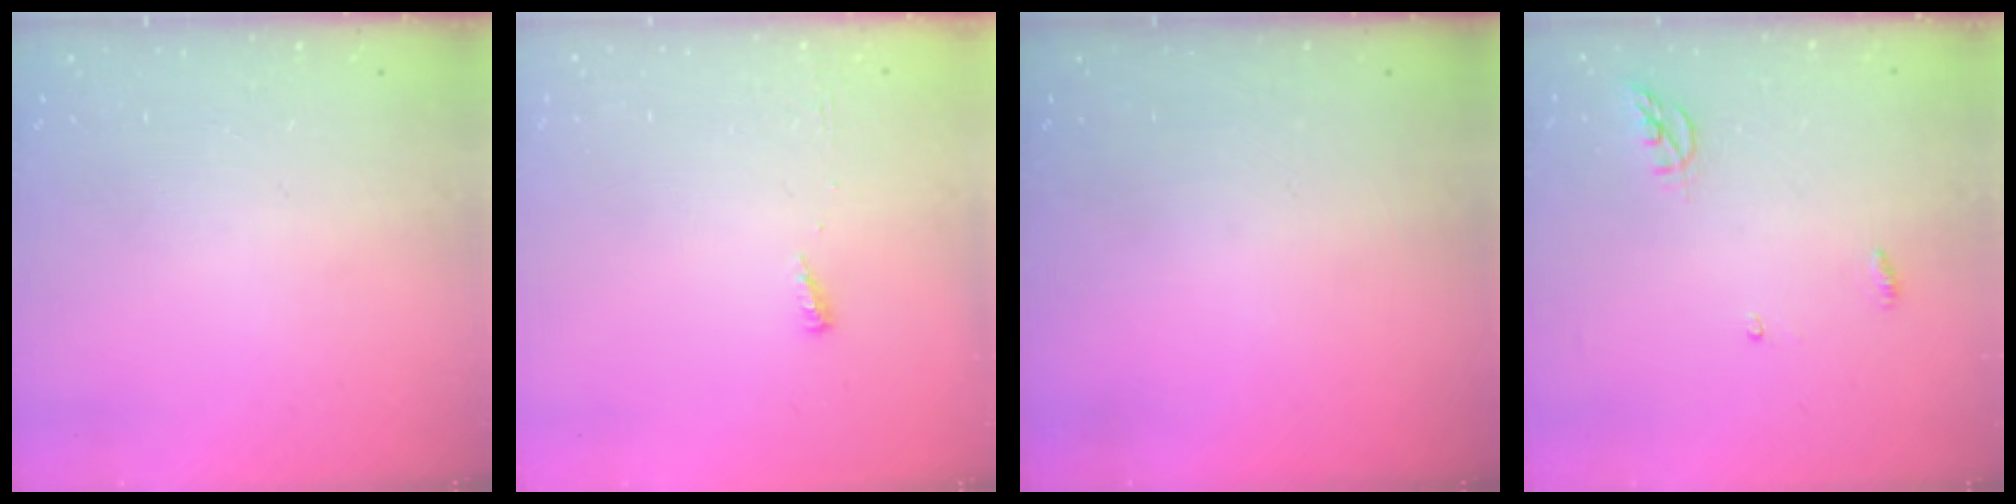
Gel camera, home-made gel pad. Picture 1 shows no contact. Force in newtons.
{"total": 3.7, "press": 3.7, "slide": 0.5}
{"total": 0.0}
{"total": 4.0, "press": 3.9, "slide": 0.4}